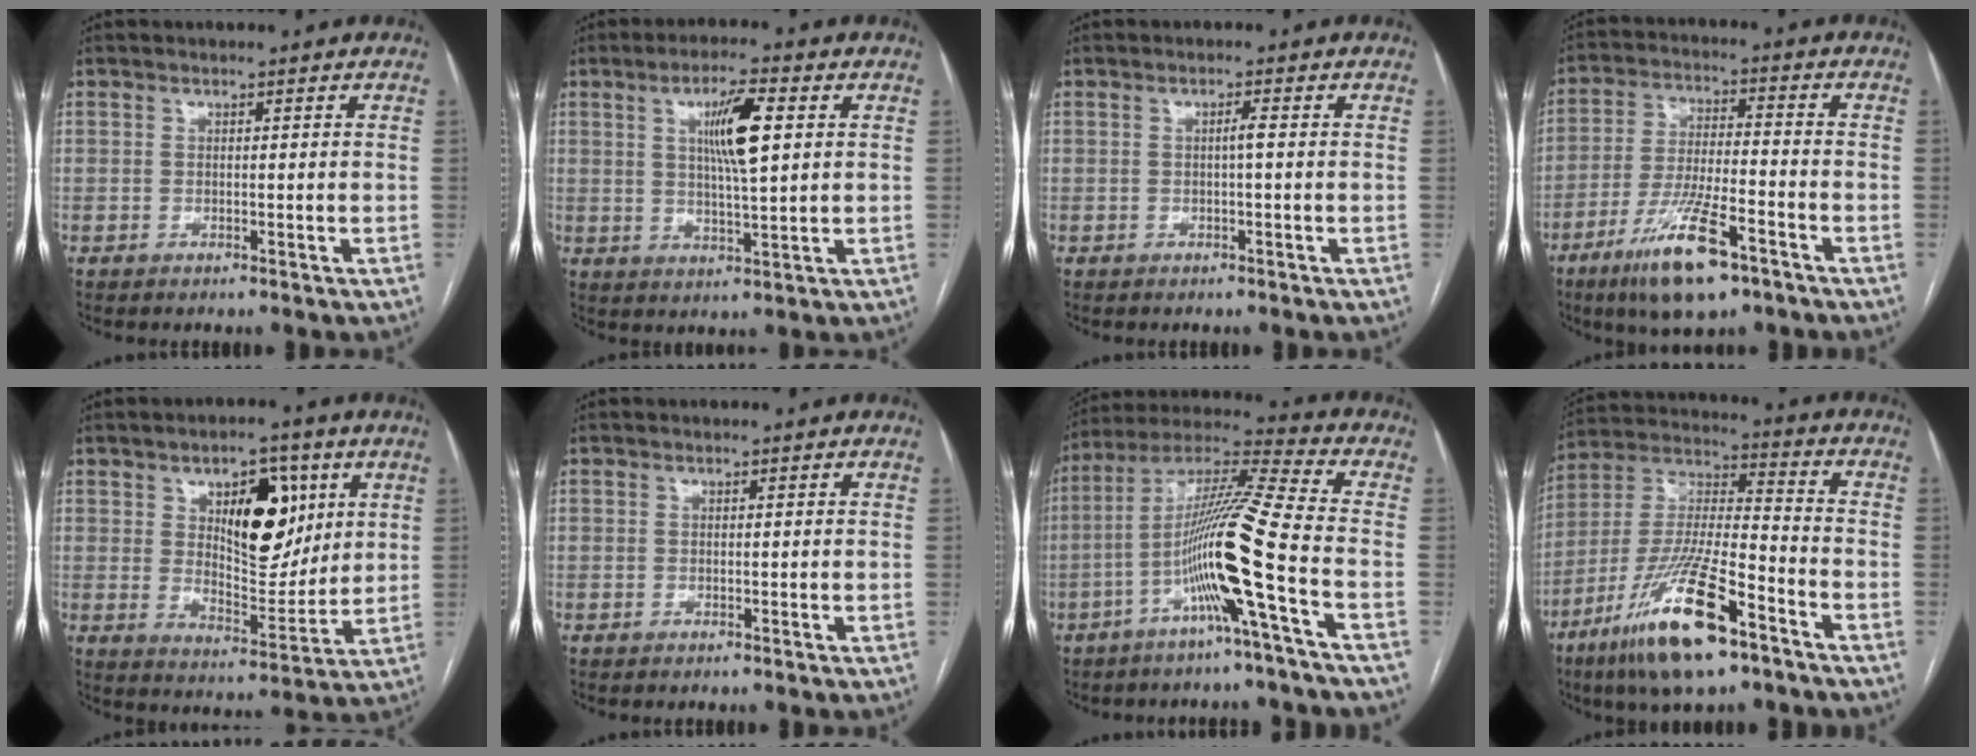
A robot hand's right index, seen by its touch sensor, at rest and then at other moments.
{"total": 8.1, "force": [2.3, 0.9, 7.8], "torque": [-0.139, 0.003, 0.041]}
{"total": 1.1, "force": [-0.1, -0.1, 1.1], "torque": [-0.019, 0.001, -0.001]}
{"total": 12.6, "force": [-7.6, 2.4, 9.7], "torque": [-0.192, -0.021, -0.130]}
{"total": 11.7, "force": [4.5, 5.3, 9.4], "torque": [-0.142, 0.003, 0.080]}
{"total": 0.0}
{"total": 14.7, "force": [-4.8, -2.1, 13.7], "torque": [-0.257, 0.002, -0.100]}
{"total": 18.3, "force": [-10.8, 3.1, 14.5], "torque": [-0.314, -0.038, -0.197]}